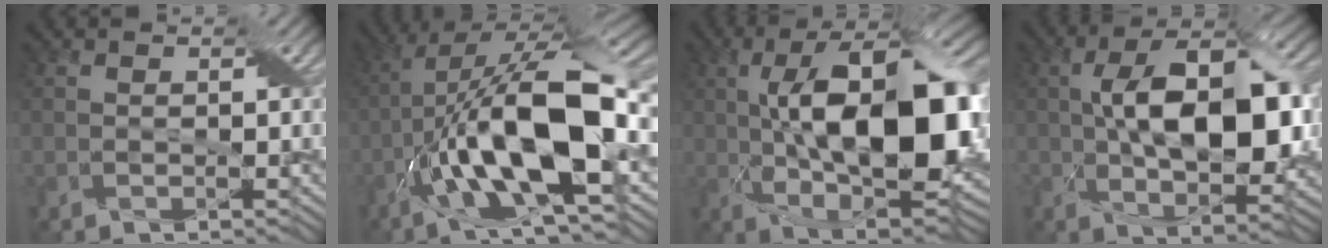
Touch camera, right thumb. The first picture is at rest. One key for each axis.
{"total": 17.0, "fx": -3.9, "fy": 6.2, "fz": 15.3, "tx": -0.284, "ty": 0.013, "tz": -0.075}
{"total": 17.7, "fx": 1.1, "fy": 8.0, "fz": 15.8, "tx": -0.257, "ty": 0.017, "tz": 0.008}
{"total": 13.5, "fx": 0.8, "fy": 6.7, "fz": 11.7, "tx": -0.194, "ty": 0.007, "tz": 0.011}